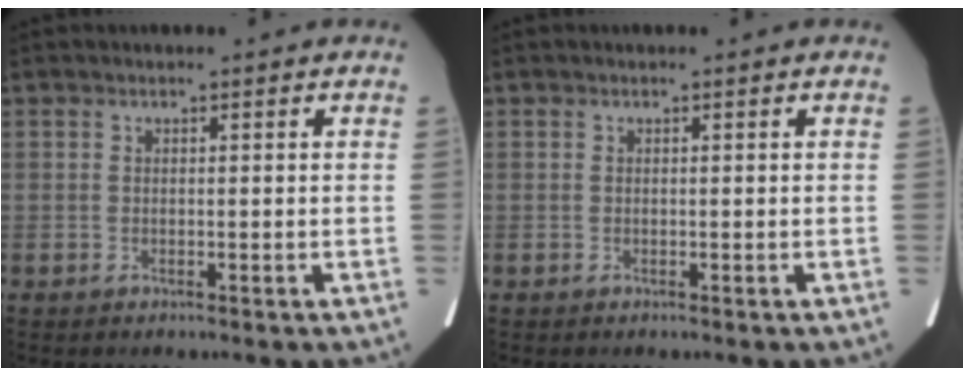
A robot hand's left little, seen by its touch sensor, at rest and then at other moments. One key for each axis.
{"total": 0.0}